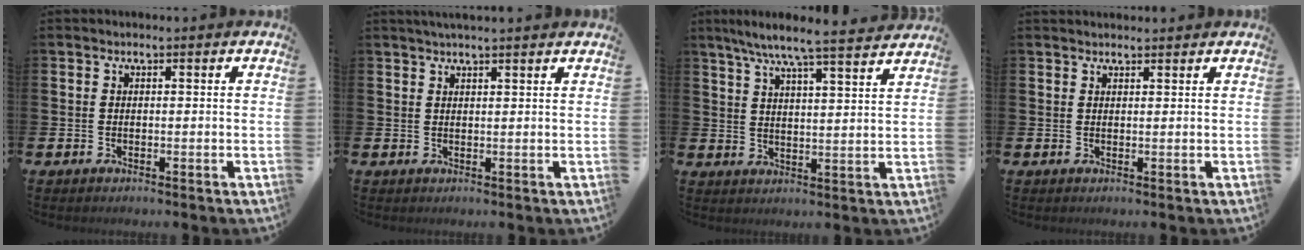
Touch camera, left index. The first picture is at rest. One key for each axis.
{"total": 1.9, "fx": 1.8, "fy": -0.3, "fz": 0.5, "tx": -0.008, "ty": -0.004, "tz": 0.033}
{"total": 7.5, "fx": 6.8, "fy": -0.3, "fz": 3.1, "tx": -0.076, "ty": -0.042, "tz": 0.116}
{"total": 1.3, "fx": 1.3, "fy": 0.3, "fz": 0.2, "tx": 0.009, "ty": -0.002, "tz": 0.020}